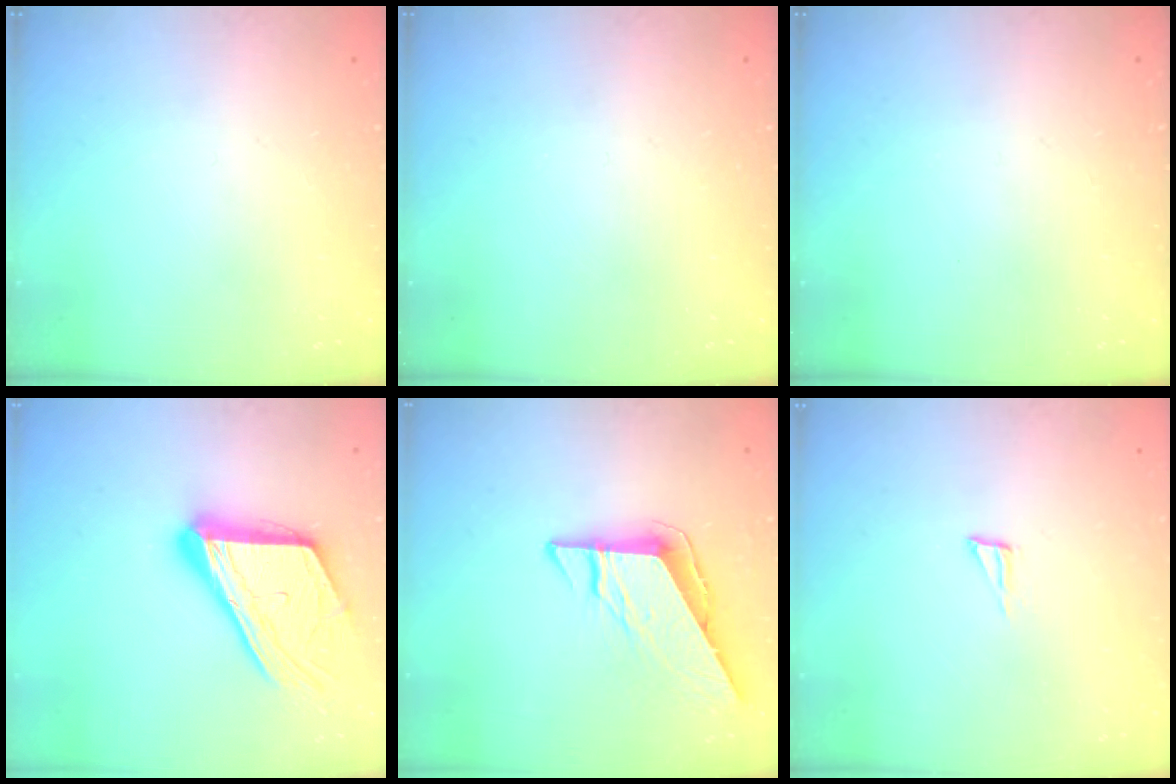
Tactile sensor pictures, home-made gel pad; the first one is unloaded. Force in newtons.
{"total": 0.0}
{"total": 0.0}
{"total": 19.1, "press": 19.0, "slide": 1.9}
{"total": 8.6, "press": 8.5, "slide": 0.9}
{"total": 2.9, "press": 2.9, "slide": 0.2}